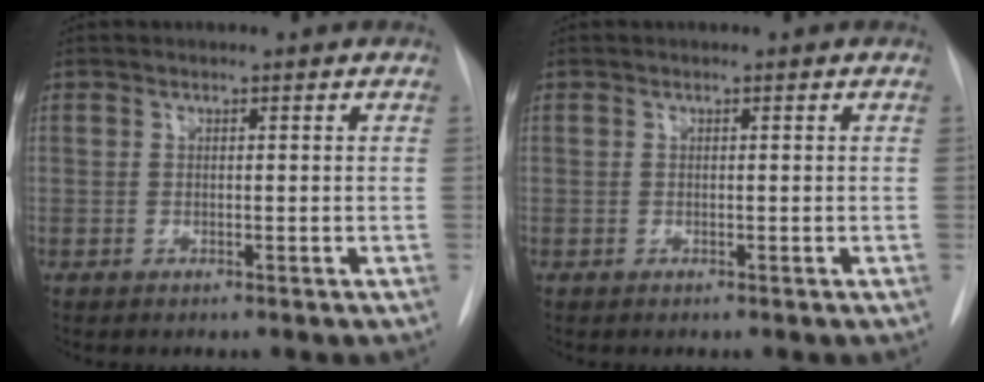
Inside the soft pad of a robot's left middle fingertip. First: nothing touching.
{"total": 0.0}